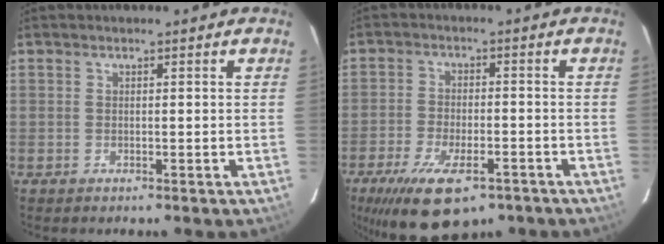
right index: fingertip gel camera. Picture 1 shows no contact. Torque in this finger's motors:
{"motor_torque": [1.34, -0.80, 0.61, 0.17]}